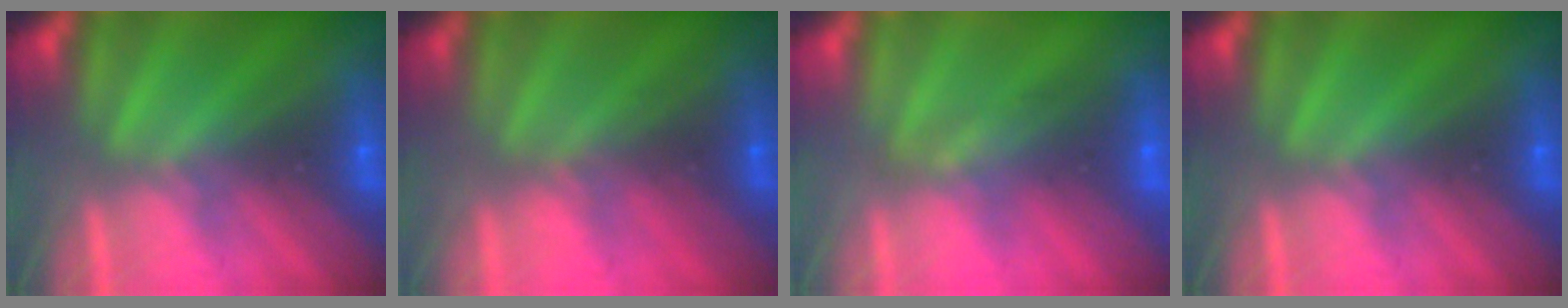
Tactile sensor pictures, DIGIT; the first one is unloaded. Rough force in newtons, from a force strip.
{"total": 4.7}
{"total": 1.7}
{"total": 0.0}